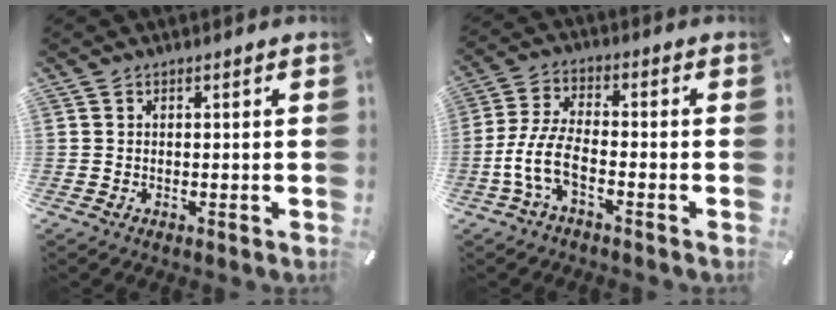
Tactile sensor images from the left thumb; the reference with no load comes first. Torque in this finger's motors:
{"motor_torque": [-0.25, 0.89, 0.87, 0.24, 0.15]}